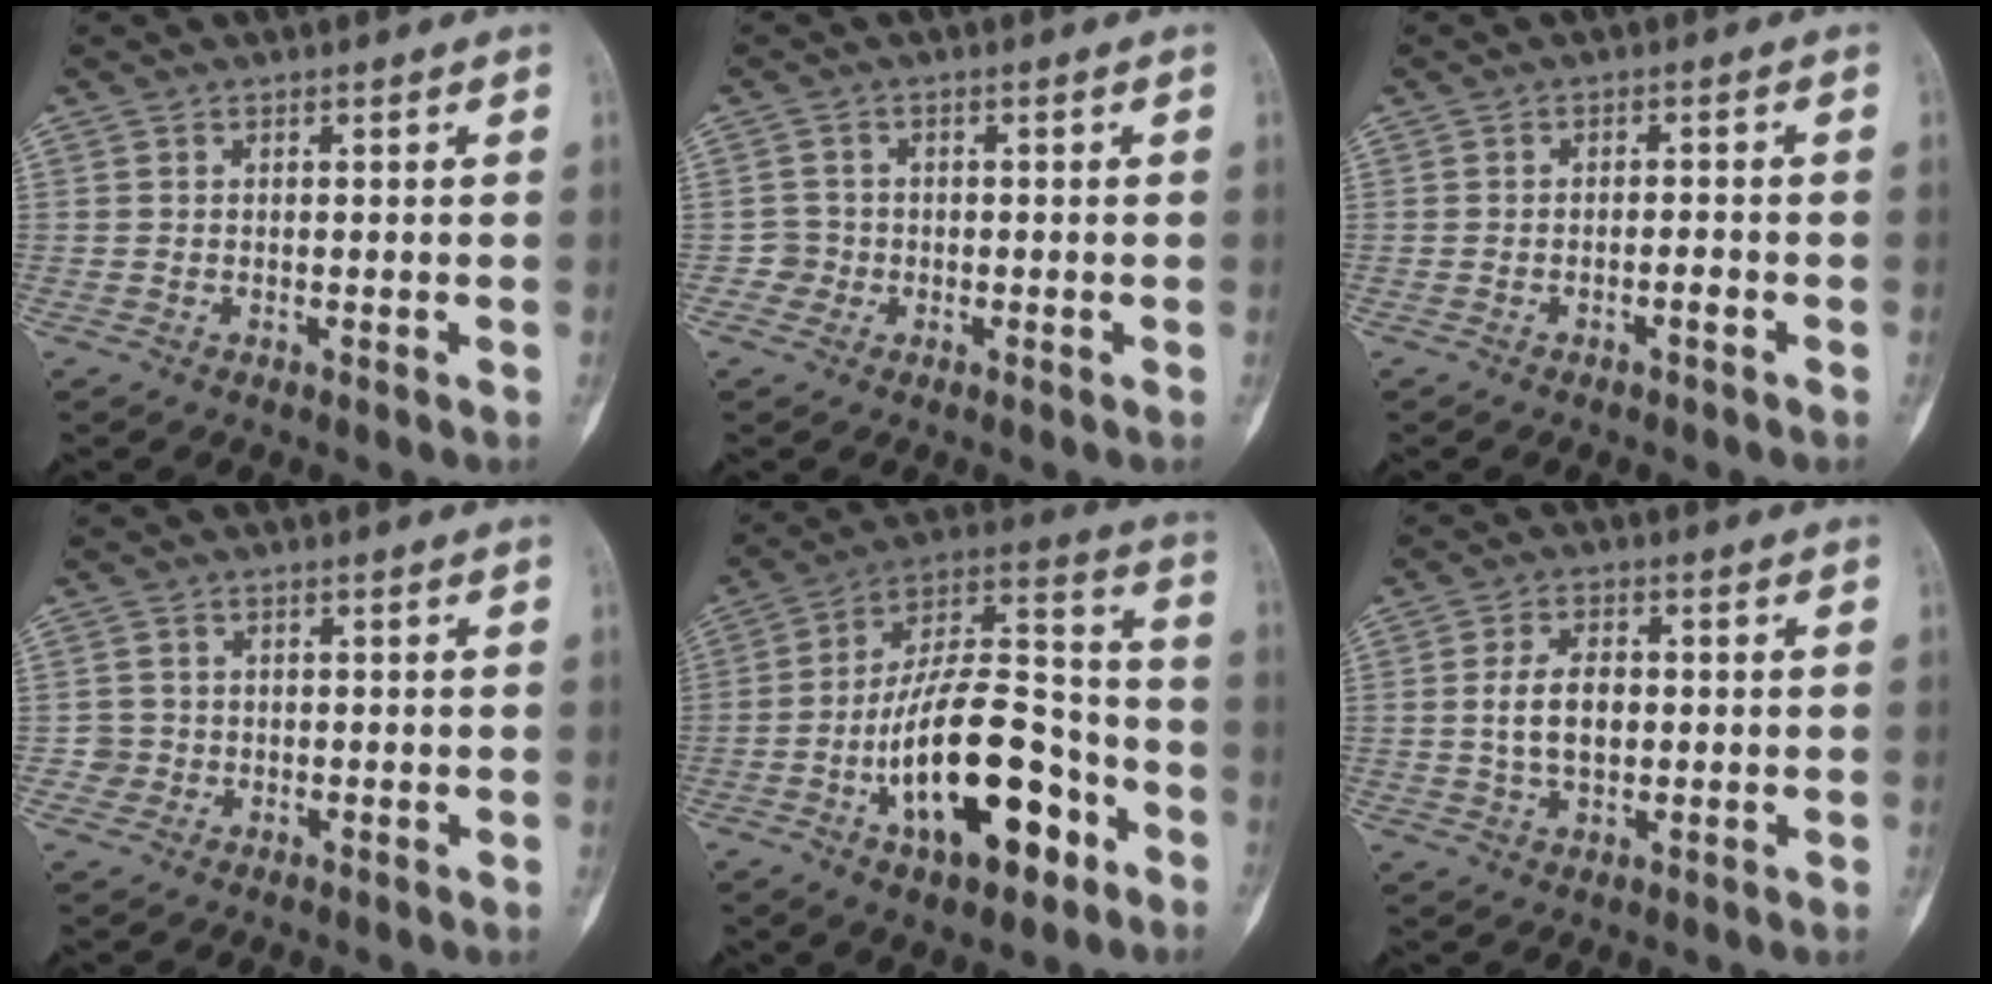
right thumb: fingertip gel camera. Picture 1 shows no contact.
{"total": 2.2, "force": [-0.7, 2.1, -0.2], "torque": [0.020, 0.011, -0.020]}
{"total": 1.7, "force": [-1.0, 0.5, 1.4], "torque": [-0.022, 0.011, -0.015]}
{"total": 2.0, "force": [-0.5, 1.9, -0.3], "torque": [0.022, 0.010, -0.015]}
{"total": 23.4, "force": [-8.8, 10.4, 19.1], "torque": [-0.301, 0.068, -0.137]}
{"total": 6.6, "force": [0.1, 4.0, 5.3], "torque": [-0.089, 0.006, 0.002]}